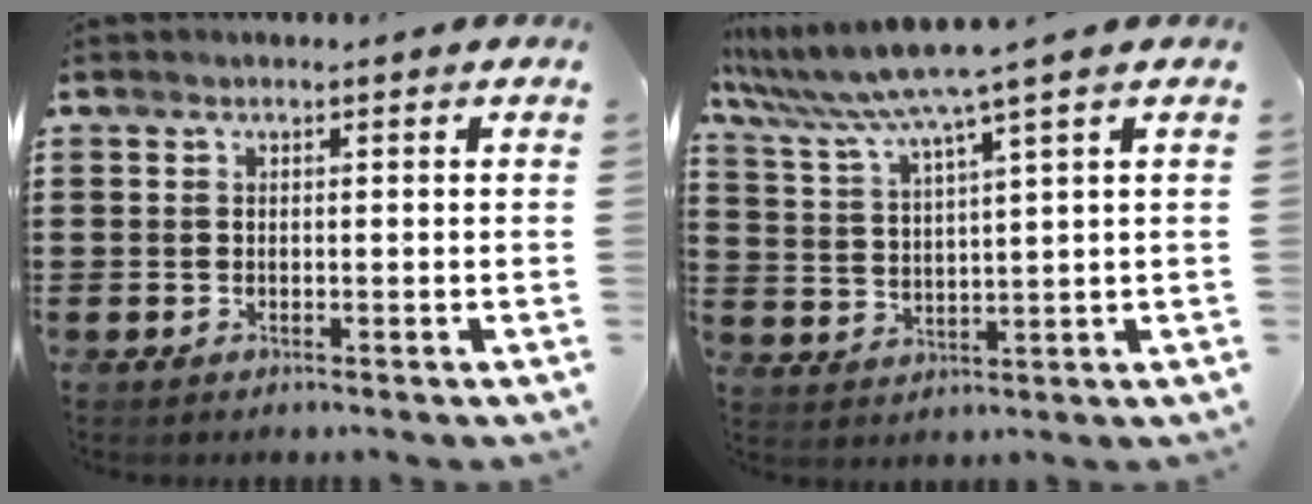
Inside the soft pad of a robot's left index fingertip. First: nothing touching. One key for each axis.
{"total": 7.0, "fx": 5.4, "fy": -1.0, "fz": 4.3, "tx": -0.104, "ty": -0.032, "tz": 0.090}